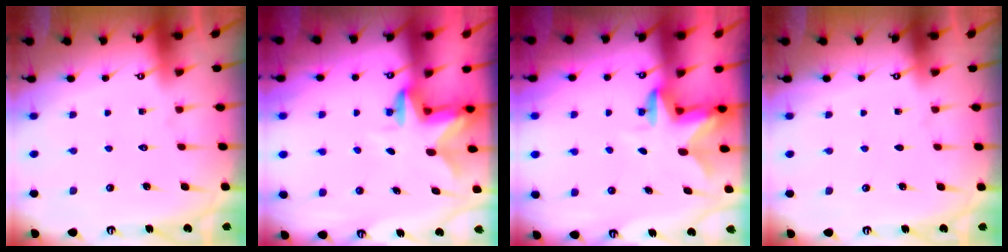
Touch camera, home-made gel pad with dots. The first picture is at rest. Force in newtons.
{"total": 2.5, "press": 2.4, "slide": 0.4}
{"total": 2.7, "press": 2.7, "slide": 0.5}
{"total": 0.0}